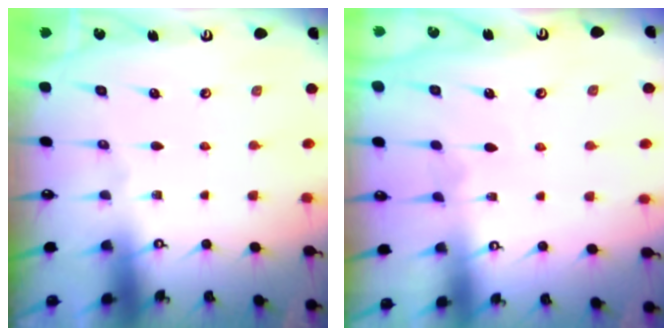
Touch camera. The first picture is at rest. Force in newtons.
{"total": 4.0, "press": 4.0, "slide": 0.1}